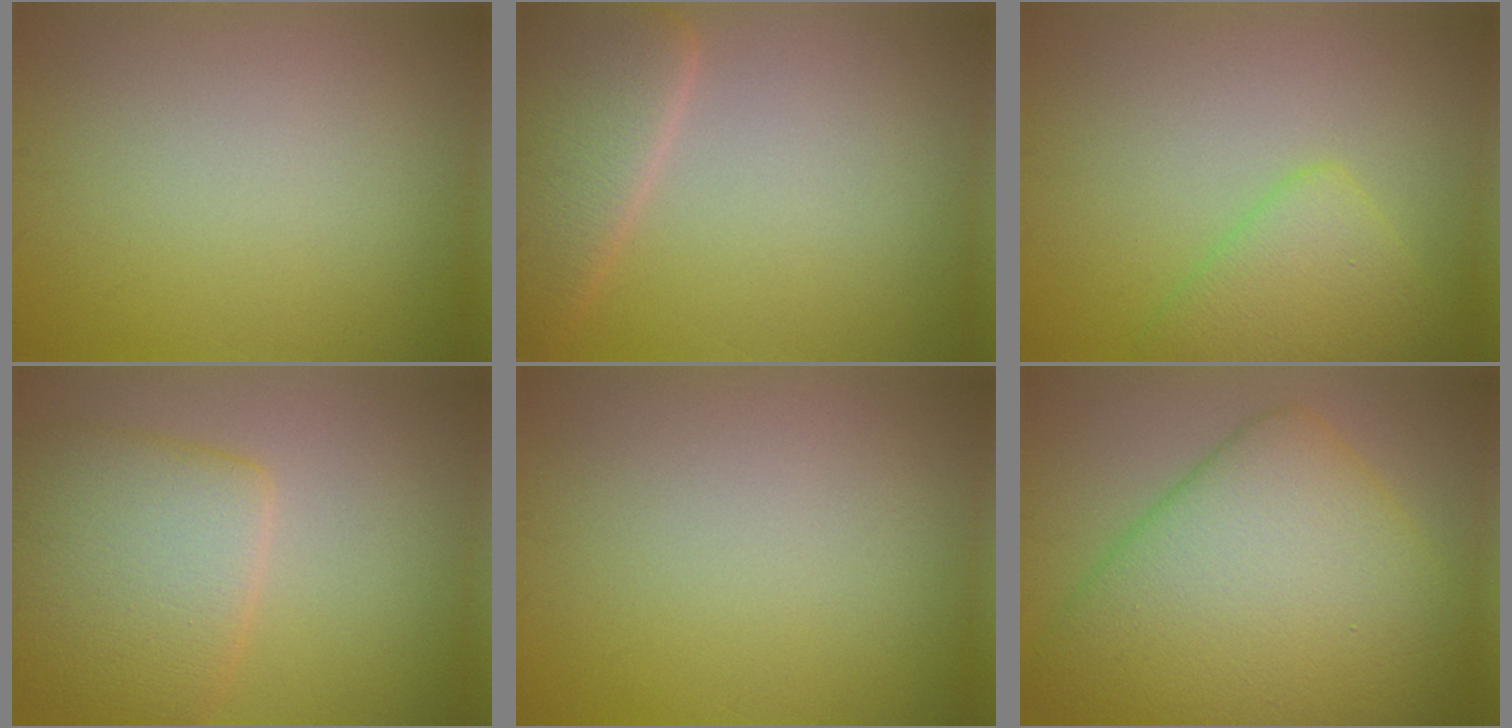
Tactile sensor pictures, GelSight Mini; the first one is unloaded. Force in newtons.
{"total": 6.2, "press": 6.2, "slide": 0.2}
{"total": 4.1, "press": 4.1, "slide": 0.3}
{"total": 7.2, "press": 7.2, "slide": 0.4}
{"total": 0.0}
{"total": 13.4, "press": 13.4, "slide": 0.3}